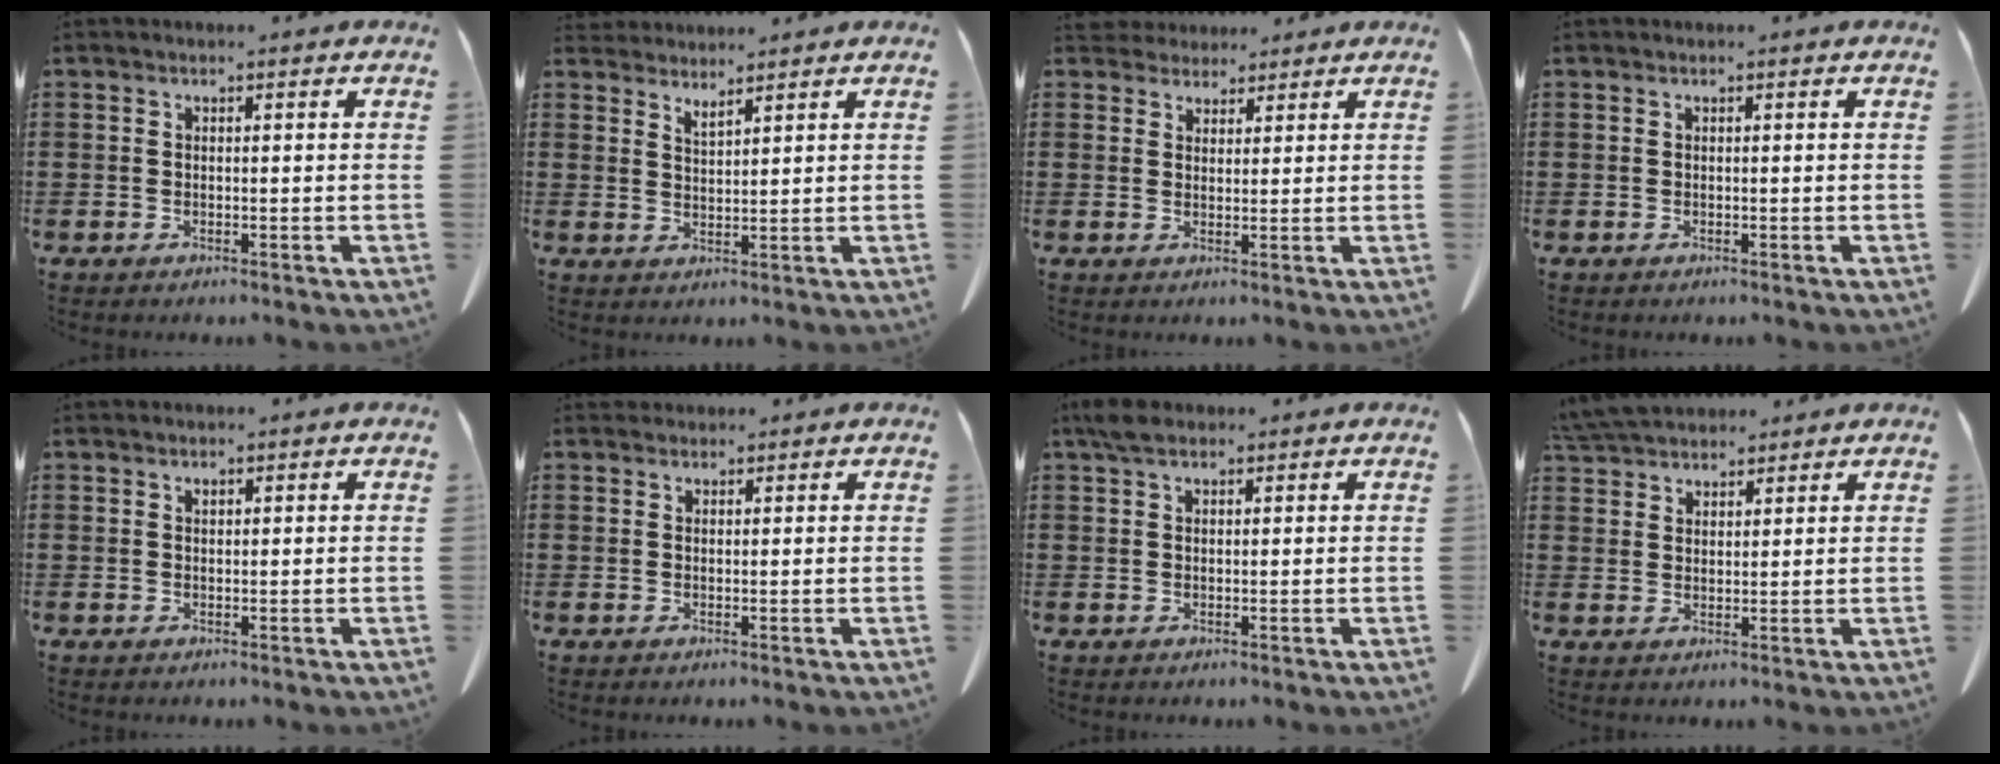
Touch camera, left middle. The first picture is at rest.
{"total": 2.6, "force": [2.6, -0.1, 0.1], "torque": [-0.008, -0.007, 0.050]}
{"total": 3.3, "force": [3.1, 1.2, 0.2], "torque": [-0.006, -0.004, 0.059]}
{"total": 0.0}
{"total": 0.5, "force": [0.4, 0.2, 0.2], "torque": [-0.006, 0.000, 0.009]}
{"total": 1.1, "force": [1.0, 0.4, 0.0], "torque": [-0.004, 0.000, 0.021]}
{"total": 2.5, "force": [1.8, 1.0, 1.5], "torque": [-0.035, 0.004, 0.033]}
{"total": 5.5, "force": [5.2, 1.3, 1.1], "torque": [-0.038, -0.009, 0.101]}